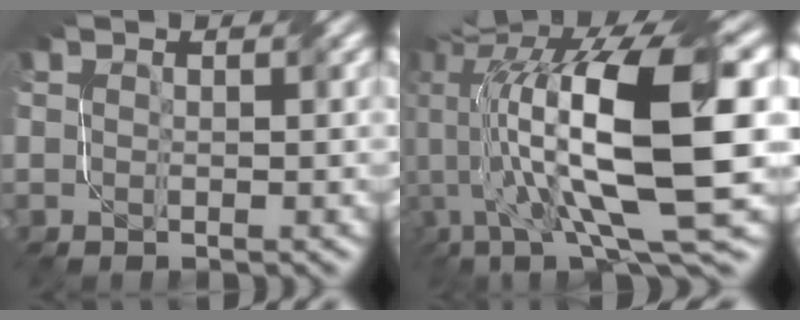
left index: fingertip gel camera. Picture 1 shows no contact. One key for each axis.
{"total": 15.8, "fx": -0.7, "fy": 4.8, "fz": 15.0, "tx": -0.266, "ty": 0.019, "tz": -0.005}